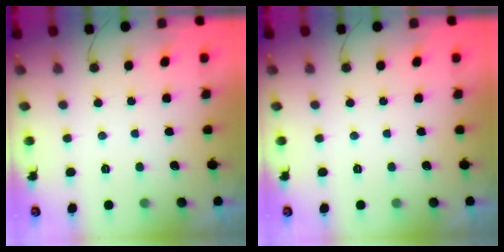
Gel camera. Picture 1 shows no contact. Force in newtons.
{"total": 0.0}